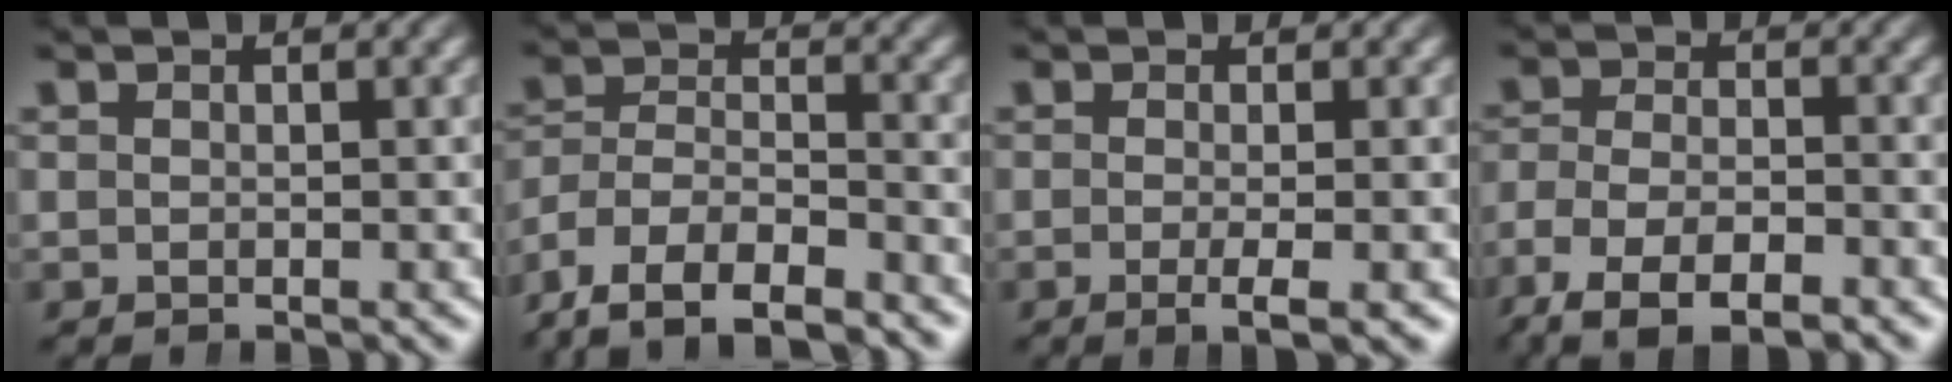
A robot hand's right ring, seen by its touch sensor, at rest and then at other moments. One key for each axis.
{"total": 10.6, "fx": -5.9, "fy": 7.6, "fz": 4.5, "tx": -0.119, "ty": -0.050, "tz": -0.089}
{"total": 3.0, "fx": -1.6, "fy": 0.5, "fz": 2.5, "tx": -0.046, "ty": -0.015, "tz": -0.021}
{"total": 7.2, "fx": -4.3, "fy": 3.8, "fz": 4.4, "tx": -0.094, "ty": -0.032, "tz": -0.053}